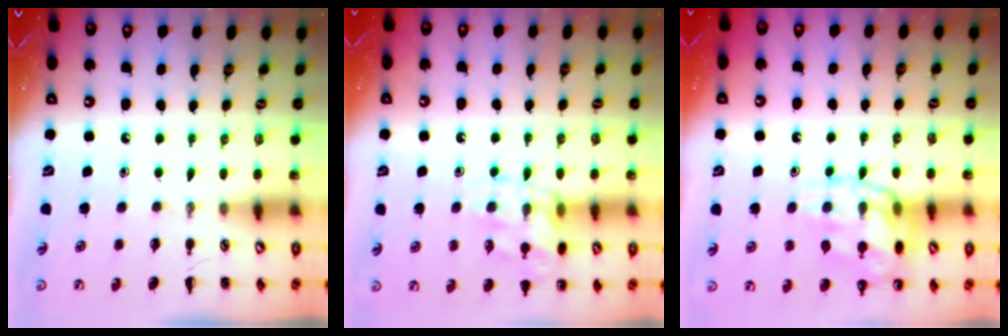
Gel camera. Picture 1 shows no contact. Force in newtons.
{"total": 14.6, "press": 14.5, "slide": 2.1}
{"total": 15.2, "press": 15.1, "slide": 1.6}